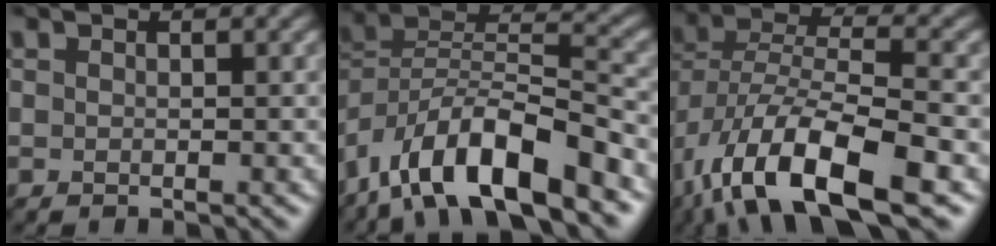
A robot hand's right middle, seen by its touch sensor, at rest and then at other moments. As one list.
[{"total": 11.7, "force": [-7.5, 3.9, 8.1], "torque": [-0.140, 0.011, -0.152]}, {"total": 12.4, "force": [-6.7, 4.6, 9.3], "torque": [-0.177, -0.011, -0.130]}]